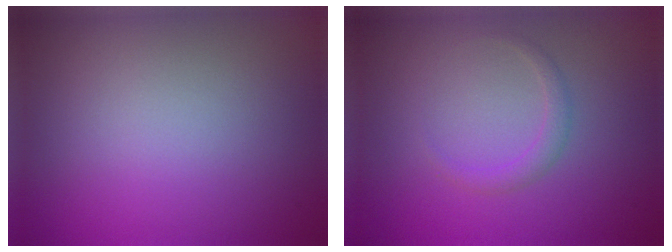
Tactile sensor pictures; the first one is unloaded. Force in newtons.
{"total": 1.2, "press": 1.1, "slide": 0.2}